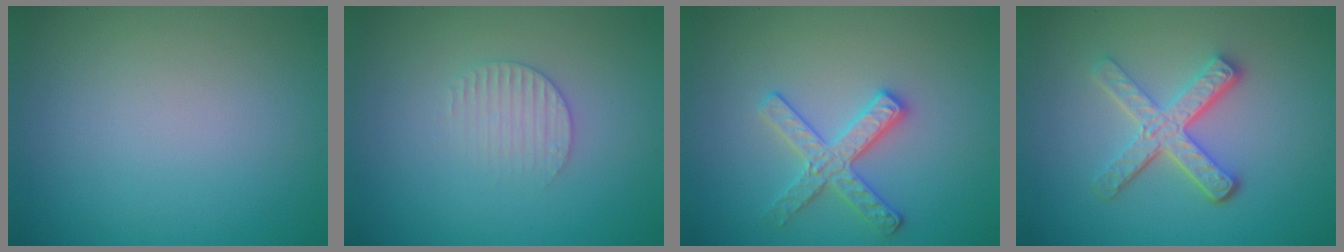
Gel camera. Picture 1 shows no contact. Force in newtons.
{"total": 1.9, "press": 1.9, "slide": 0.3}
{"total": 2.9, "press": 2.8, "slide": 0.6}
{"total": 4.2, "press": 3.4, "slide": 2.6}